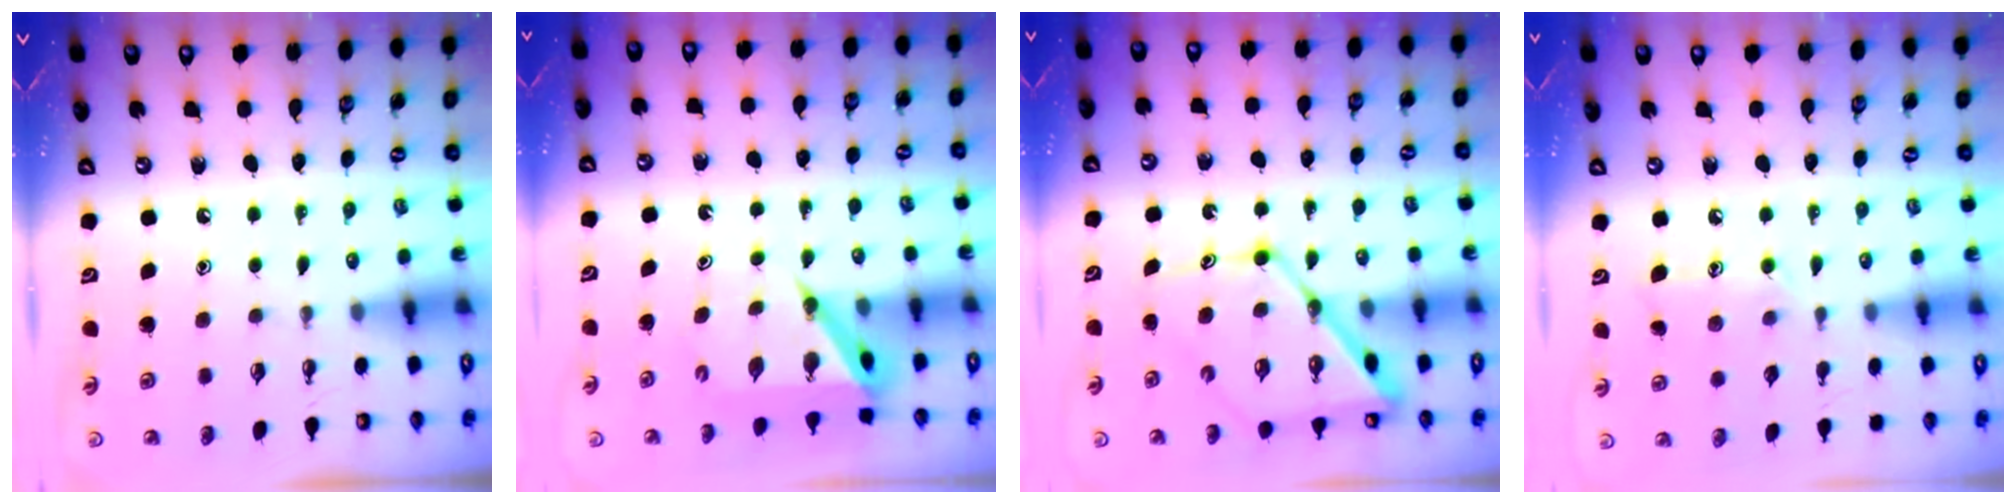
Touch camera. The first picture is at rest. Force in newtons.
{"total": 6.4, "press": 6.4, "slide": 0.5}
{"total": 14.2, "press": 14.1, "slide": 1.4}
{"total": 8.7, "press": 8.7, "slide": 0.1}